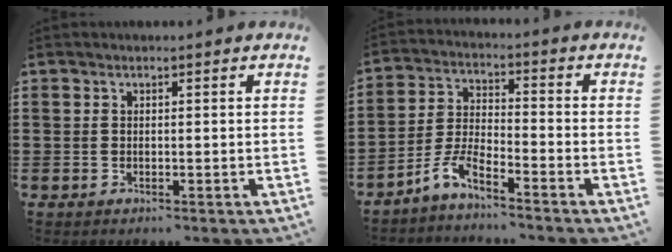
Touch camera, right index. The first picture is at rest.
{"total": 5.2, "force": [-4.6, 0.5, 2.4], "torque": [-0.065, -0.005, -0.096]}